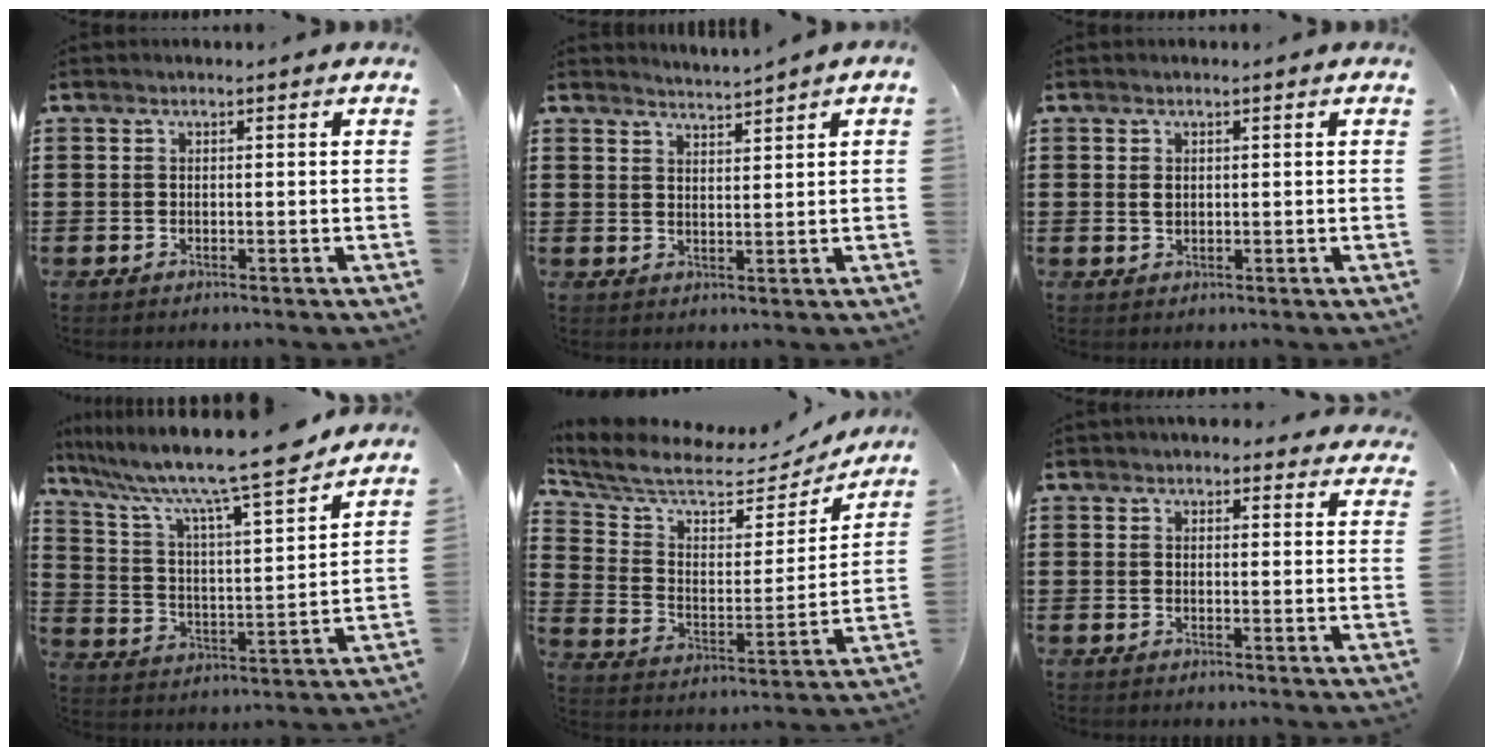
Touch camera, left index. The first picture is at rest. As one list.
[{"total": 2.3, "force": [2.2, -0.5, -0.2], "torque": [-0.002, -0.008, 0.042]}, {"total": 1.3, "force": [0.2, 1.0, 0.9], "torque": [-0.021, 0.005, 0.004]}, {"total": 11.6, "force": [9.7, 0.4, 6.3], "torque": [-0.152, -0.069, 0.156]}, {"total": 6.7, "force": [6.1, 1.8, 2.3], "torque": [-0.080, -0.046, 0.100]}, {"total": 2.9, "force": [2.8, 0.6, 0.5], "torque": [-0.009, -0.009, 0.052]}]